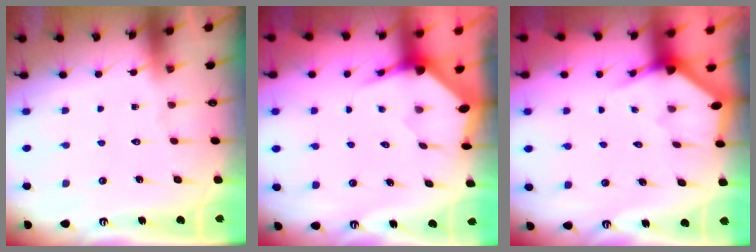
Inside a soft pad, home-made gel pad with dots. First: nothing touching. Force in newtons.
{"total": 3.4, "press": 3.3, "slide": 0.4}
{"total": 2.9, "press": 2.9, "slide": 0.2}